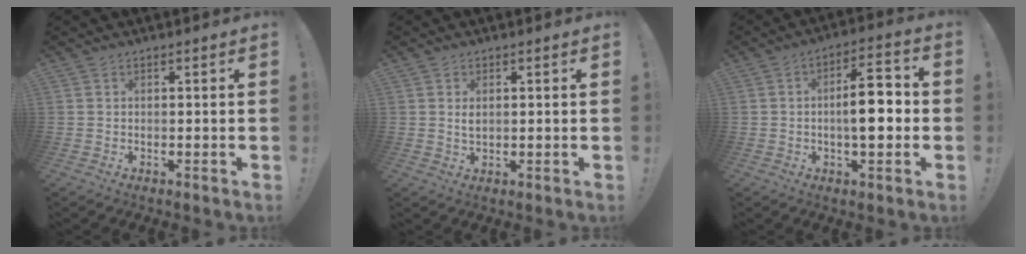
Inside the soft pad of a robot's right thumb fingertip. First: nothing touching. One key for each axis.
{"total": 2.0, "fx": 0.6, "fy": 1.0, "fz": 1.6, "tx": -0.027, "ty": -0.001, "tz": 0.009}
{"total": 11.7, "fx": -1.2, "fy": 4.6, "fz": 10.7, "tx": -0.155, "ty": 0.008, "tz": -0.026}